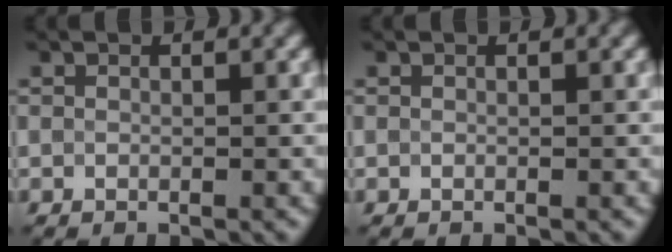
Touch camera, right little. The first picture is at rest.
{"total": 0.0}